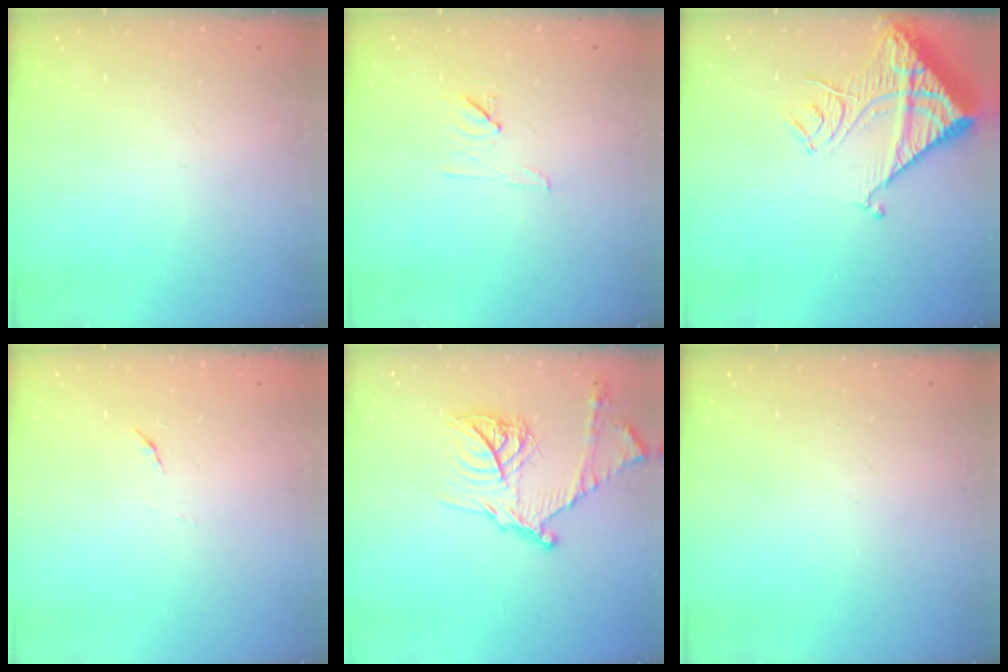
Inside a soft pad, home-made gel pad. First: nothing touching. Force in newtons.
{"total": 6.7, "press": 6.6, "slide": 1.1}
{"total": 15.6, "press": 15.4, "slide": 1.8}
{"total": 3.9, "press": 3.9, "slide": 0.4}
{"total": 18.3, "press": 18.2, "slide": 1.7}
{"total": 0.0}